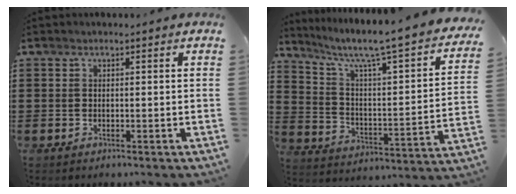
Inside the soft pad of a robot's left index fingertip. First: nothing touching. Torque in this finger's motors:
{"motor_torque": [2.14, 0.00, 0.78, 0.21]}